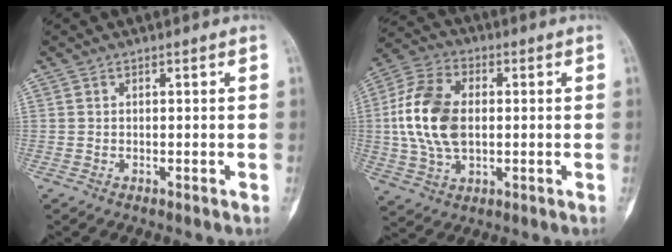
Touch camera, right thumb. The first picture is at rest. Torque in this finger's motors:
{"motor_torque": [1.79, 1.72, 0.99, -1.25, 0.25]}